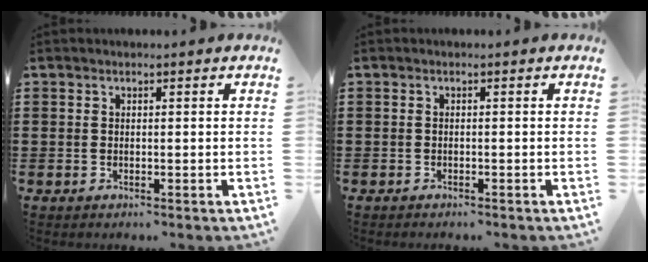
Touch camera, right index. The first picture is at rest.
{"total": 0.6, "force": [-0.6, 0.0, 0.0], "torque": [0.000, -0.001, -0.014]}